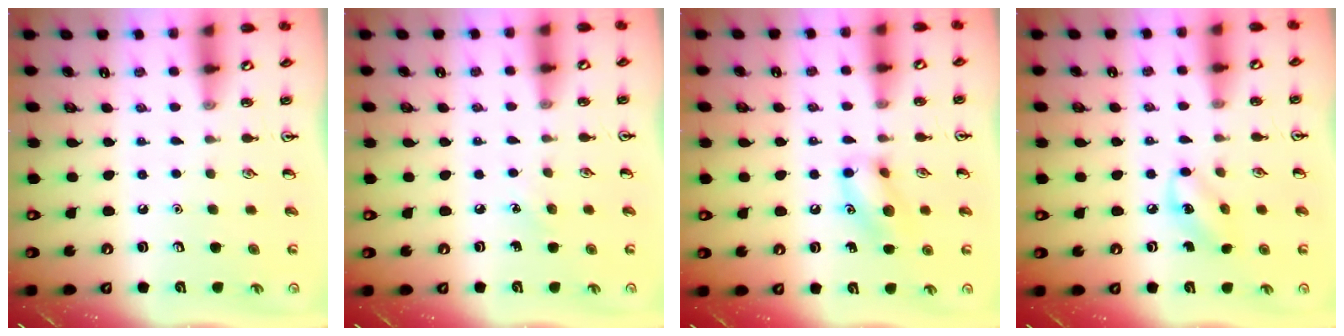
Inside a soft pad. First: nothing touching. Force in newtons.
{"total": 3.5, "press": 3.3, "slide": 1.2}
{"total": 10.8, "press": 10.7, "slide": 1.3}
{"total": 5.2, "press": 5.1, "slide": 0.8}